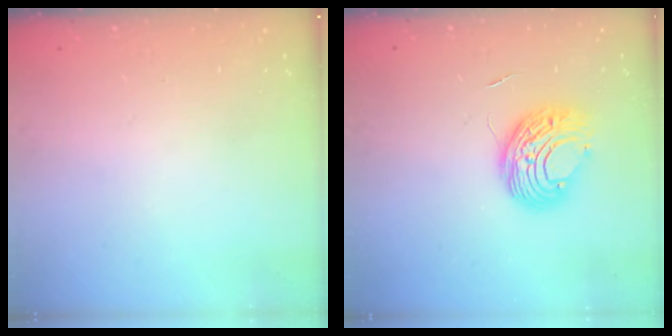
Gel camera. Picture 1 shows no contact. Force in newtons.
{"total": 8.8, "press": 8.8, "slide": 0.6}